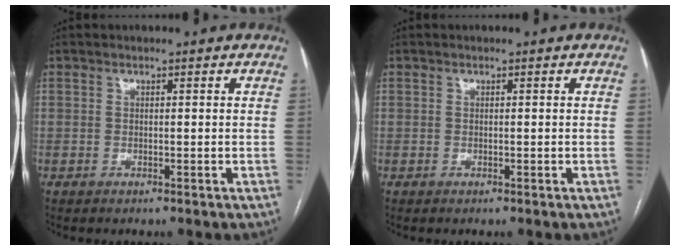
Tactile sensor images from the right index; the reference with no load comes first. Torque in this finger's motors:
{"motor_torque": [-0.07, 0.01, -0.02, 0.01]}